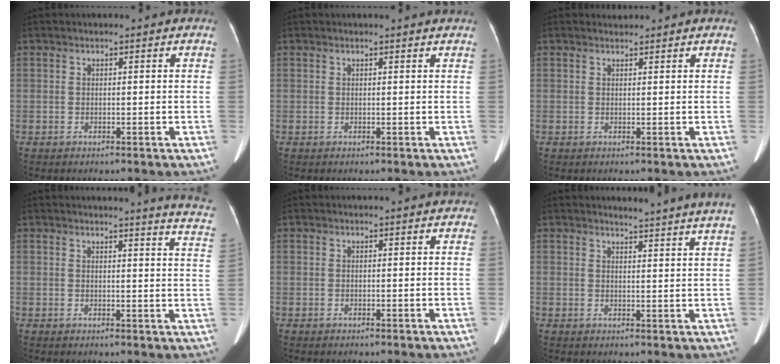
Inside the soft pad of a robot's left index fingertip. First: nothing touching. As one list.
[{"total": 1.0, "force": [1.0, -0.1, 0.1], "torque": [-0.010, -0.004, 0.010]}, {"total": 0.7, "force": [0.7, 0.0, -0.2], "torque": [-0.008, 0.002, 0.012]}, {"total": 10.1, "force": [9.7, -0.6, 2.7], "torque": [-0.014, -0.077, 0.076]}, {"total": 0.7, "force": [0.6, 0.3, 0.2], "torque": [-0.005, 0.006, 0.002]}, {"total": 8.4, "force": [7.9, -1.4, 2.6], "torque": [-0.030, -0.028, 0.077]}]